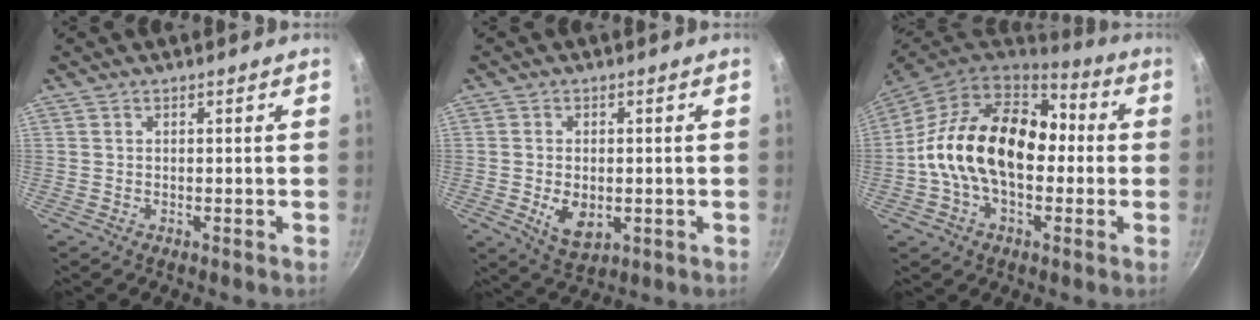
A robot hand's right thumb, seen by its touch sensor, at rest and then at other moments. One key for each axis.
{"total": 6.9, "fx": -1.1, "fy": 4.3, "fz": 5.2, "tx": -0.080, "ty": -0.008, "tz": -0.009}
{"total": 20.5, "fx": -0.2, "fy": 13.5, "fz": 15.4, "tx": -0.224, "ty": 0.039, "tz": -0.019}